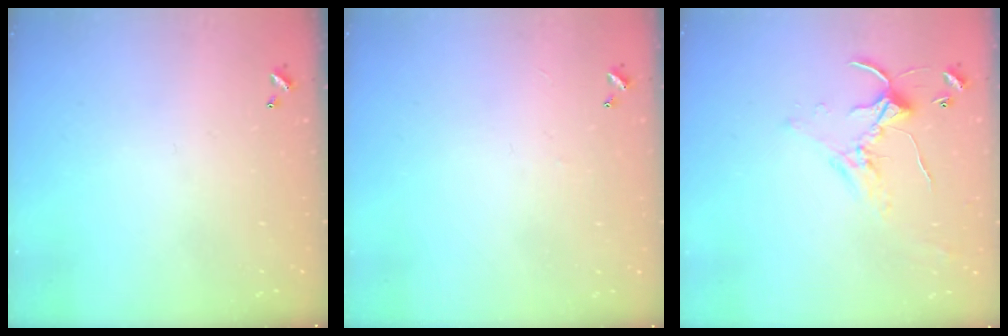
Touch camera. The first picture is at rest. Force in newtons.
{"total": 0.7, "press": 0.5, "slide": 0.6}
{"total": 1.9, "press": 1.9, "slide": 0.6}